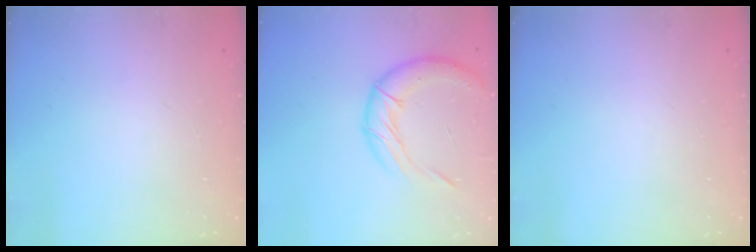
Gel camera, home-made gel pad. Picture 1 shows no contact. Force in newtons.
{"total": 14.7, "press": 14.5, "slide": 2.0}
{"total": 0.0}